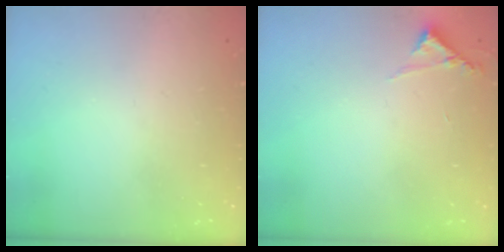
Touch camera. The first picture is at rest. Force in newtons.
{"total": 3.8, "press": 3.8, "slide": 0.2}